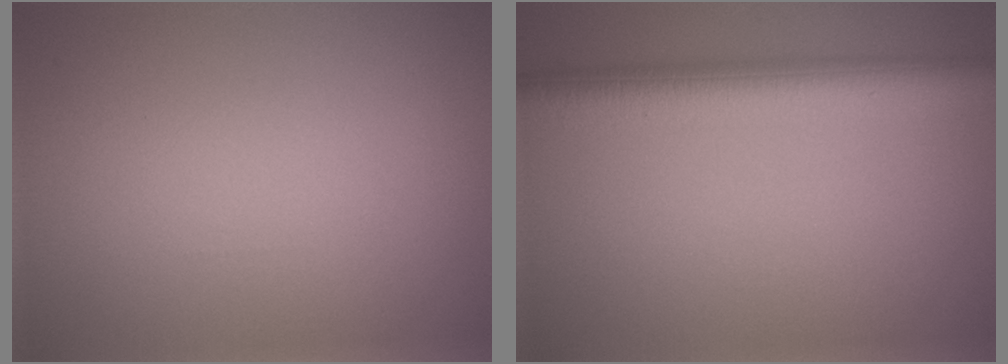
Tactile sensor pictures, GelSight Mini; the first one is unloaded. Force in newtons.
{"total": 5.9, "press": 5.9, "slide": 0.0}